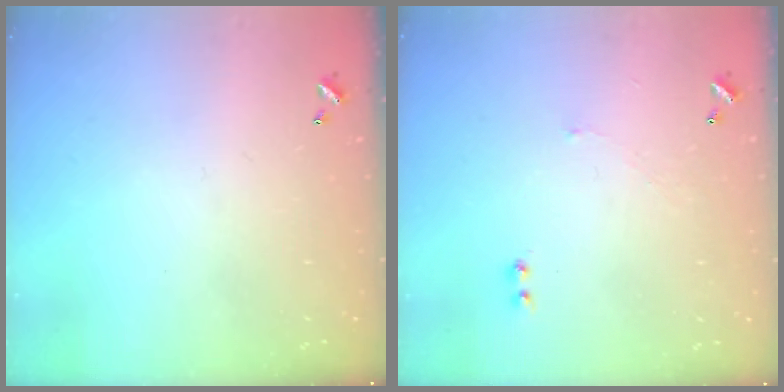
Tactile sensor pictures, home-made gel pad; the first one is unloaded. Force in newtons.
{"total": 1.6, "press": 1.5, "slide": 0.6}